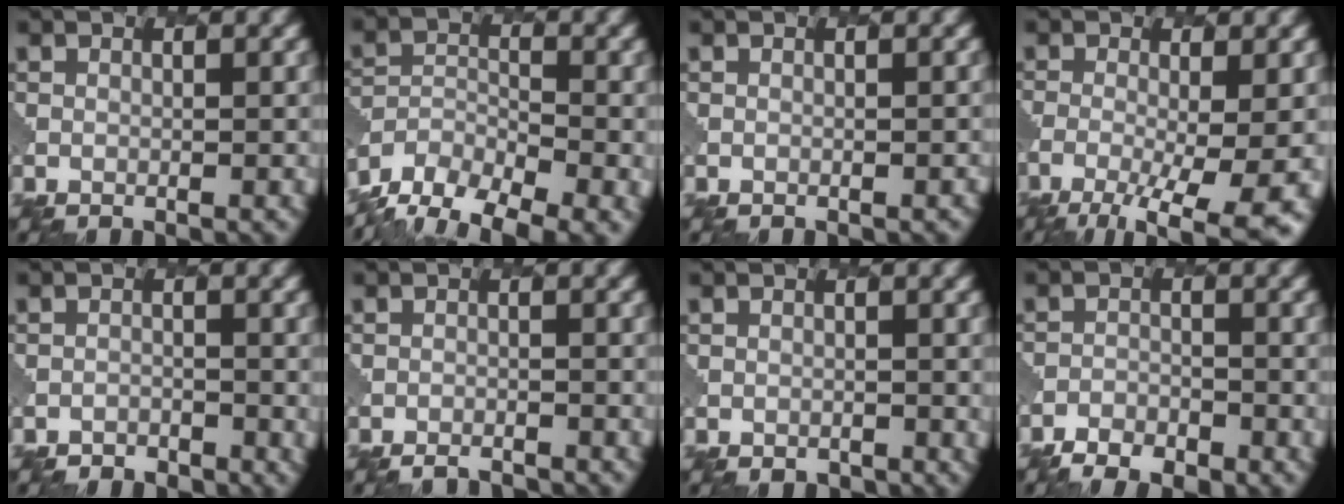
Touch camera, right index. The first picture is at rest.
{"total": 9.4, "force": [-7.1, 4.2, 4.5], "torque": [-0.075, -0.019, -0.118]}
{"total": 0.7, "force": [-0.6, 0.2, 0.0], "torque": [0.006, -0.001, -0.002]}
{"total": 8.0, "force": [-3.7, 2.6, 6.6], "torque": [-0.113, -0.027, -0.056]}
{"total": 1.2, "force": [-1.0, 0.7, -0.1], "torque": [0.002, 0.000, -0.017]}
{"total": 2.2, "force": [-2.2, 0.5, 0.2], "torque": [0.004, 0.003, -0.030]}
{"total": 1.1, "force": [-0.4, 1.0, 0.4], "torque": [-0.007, -0.005, -0.001]}
{"total": 5.1, "force": [-4.1, 2.2, 2.0], "torque": [-0.029, -0.010, -0.067]}